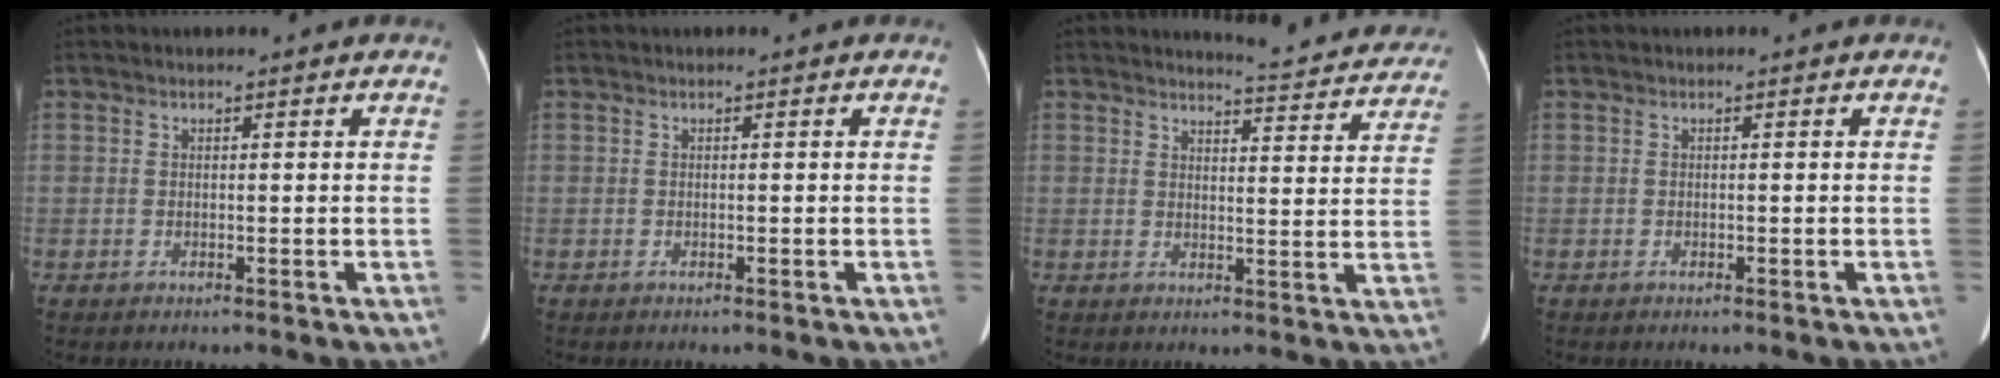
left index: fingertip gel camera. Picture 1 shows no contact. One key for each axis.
{"total": 0.0}
{"total": 11.0, "fx": 10.8, "fy": 1.3, "fz": 1.8, "tx": -0.010, "ty": -0.031, "tz": 0.109}
{"total": 0.0}